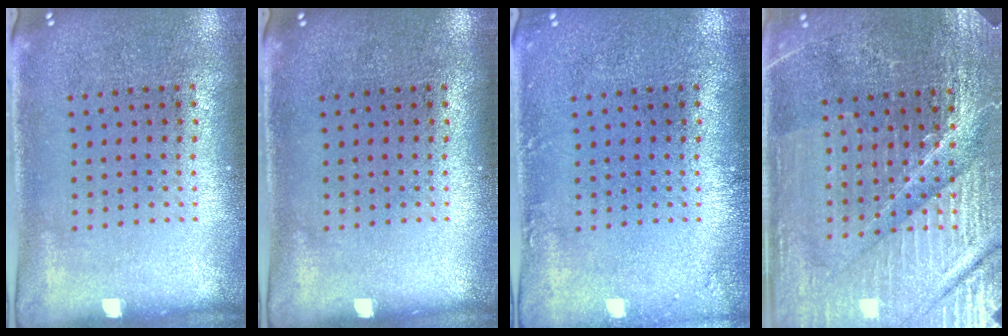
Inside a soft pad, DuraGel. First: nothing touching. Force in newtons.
{"total": 0.0}
{"total": 1.0, "press": 1.0, "slide": 0.2}
{"total": 4.8, "press": 4.6, "slide": 1.4}